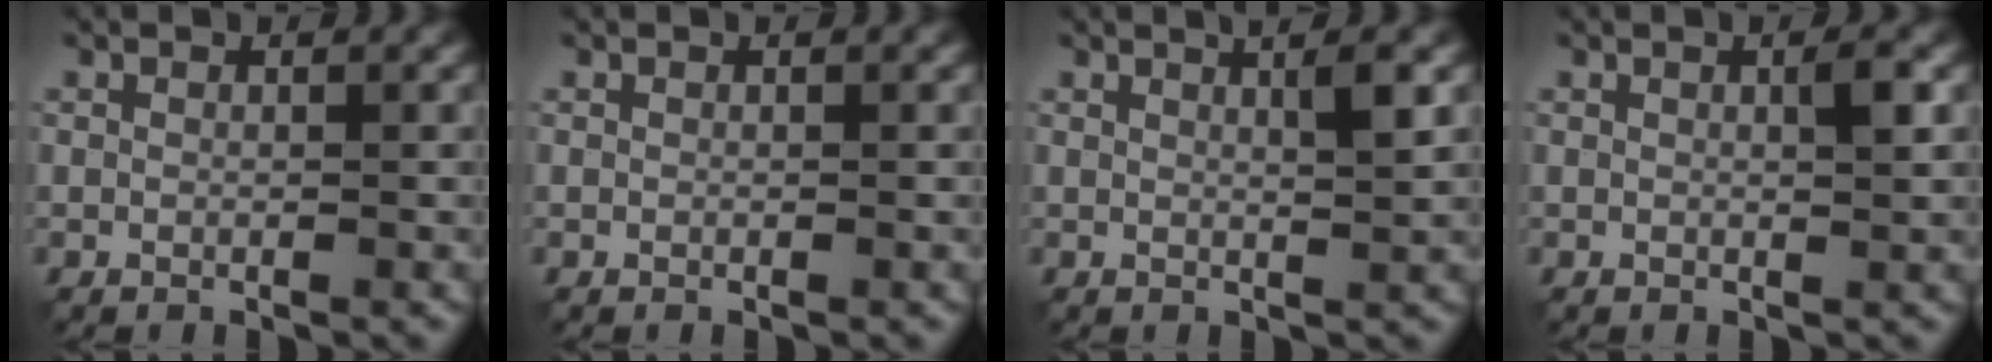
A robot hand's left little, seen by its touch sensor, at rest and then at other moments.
{"total": 0.0}
{"total": 2.6, "force": [1.2, 0.5, 2.3], "torque": [-0.023, 0.006, 0.015]}
{"total": 1.5, "force": [0.4, 0.2, 1.5], "torque": [-0.023, 0.001, 0.004]}